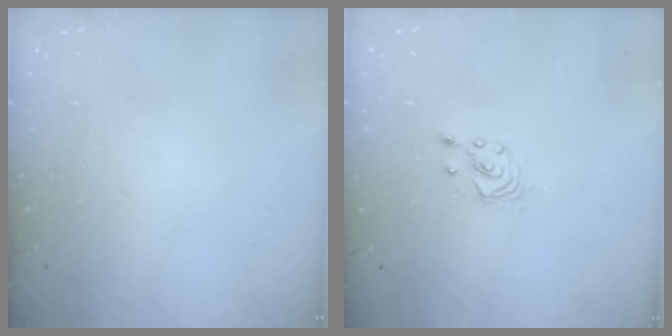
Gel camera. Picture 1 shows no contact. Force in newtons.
{"total": 1.7, "press": 1.7, "slide": 0.2}